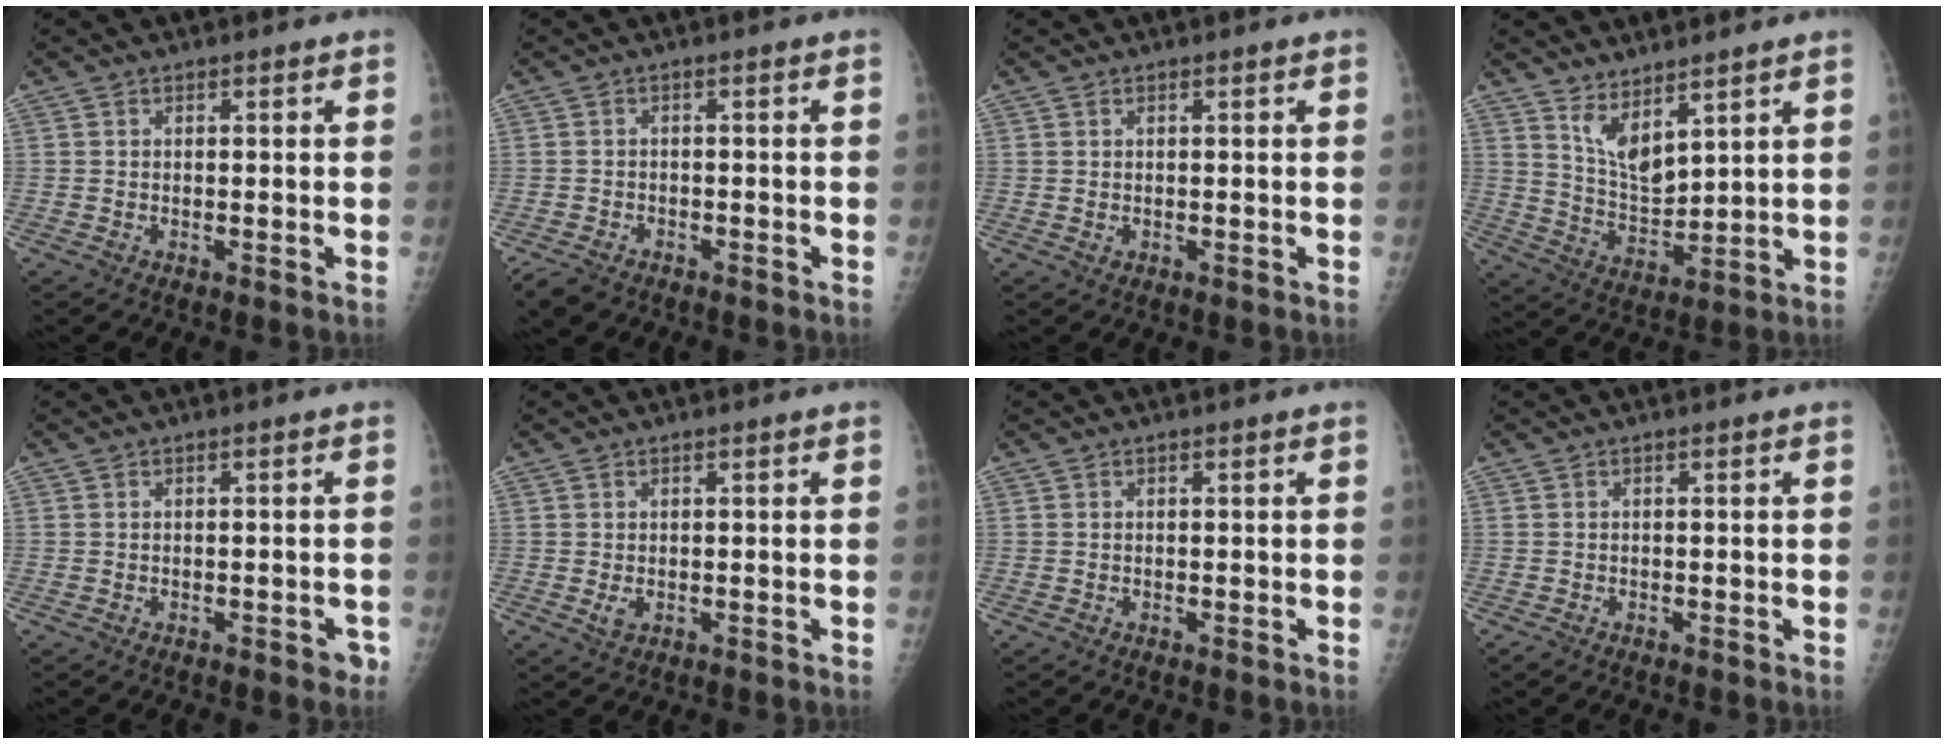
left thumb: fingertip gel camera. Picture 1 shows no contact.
{"total": 4.4, "force": [-3.3, 2.5, 1.5], "torque": [-0.028, 0.005, -0.052]}
{"total": 0.5, "force": [0.2, 0.3, 0.4], "torque": [-0.004, -0.002, 0.005]}
{"total": 7.4, "force": [5.1, 2.6, 4.7], "torque": [-0.078, -0.053, 0.111]}
{"total": 1.8, "force": [-1.0, 1.0, 1.2], "torque": [-0.008, 0.008, -0.011]}
{"total": 1.7, "force": [-0.1, 1.1, 1.3], "torque": [-0.022, -0.005, 0.001]}
{"total": 0.0}
{"total": 0.5, "force": [-0.4, 0.3, 0.2], "torque": [-0.009, 0.000, -0.011]}